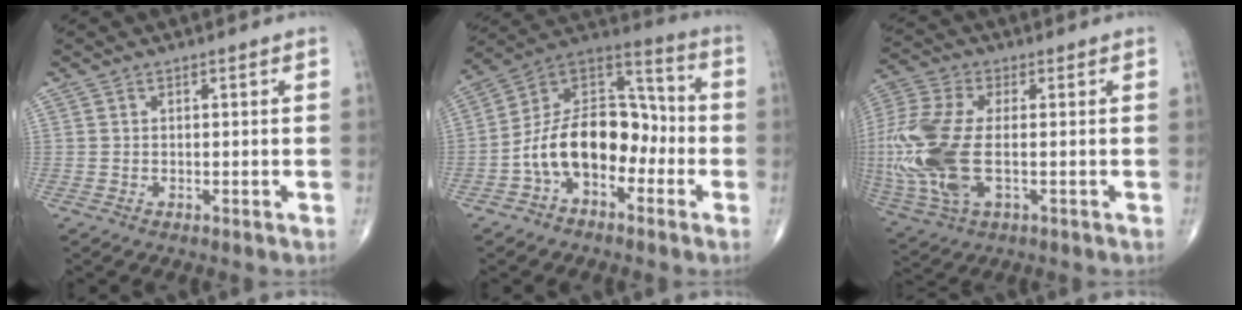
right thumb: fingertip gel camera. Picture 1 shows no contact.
{"total": 16.4, "force": [-4.7, 10.3, 11.8], "torque": [-0.174, 0.067, -0.093]}
{"total": 19.2, "force": [-2.0, 9.5, 16.5], "torque": [-0.421, -0.010, -0.029]}